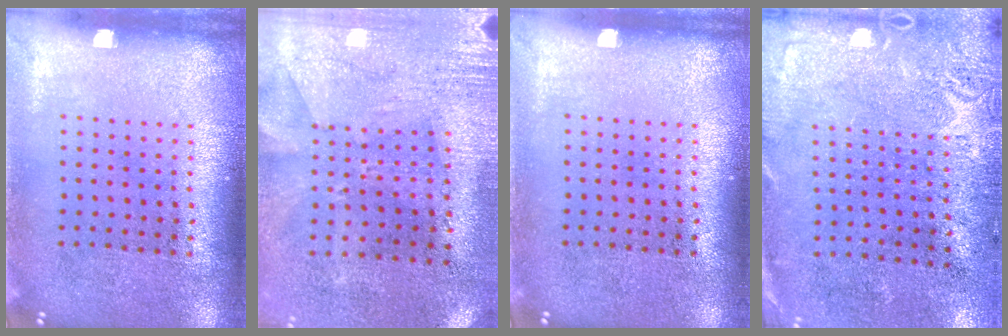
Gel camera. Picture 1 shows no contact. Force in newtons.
{"total": 2.8, "press": 2.3, "slide": 1.7}
{"total": 0.0}
{"total": 2.7, "press": 2.3, "slide": 1.5}